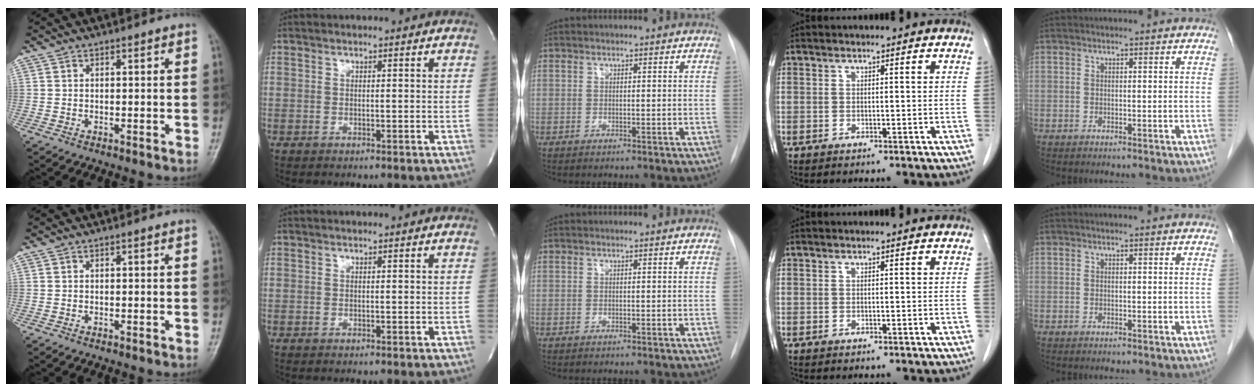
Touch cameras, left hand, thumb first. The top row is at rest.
{}